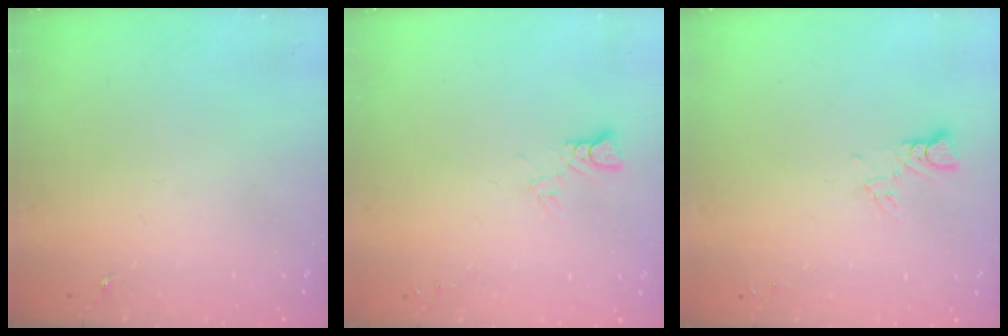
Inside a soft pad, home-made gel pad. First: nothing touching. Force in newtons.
{"total": 2.9, "press": 2.9, "slide": 0.2}
{"total": 2.9, "press": 2.9, "slide": 0.2}